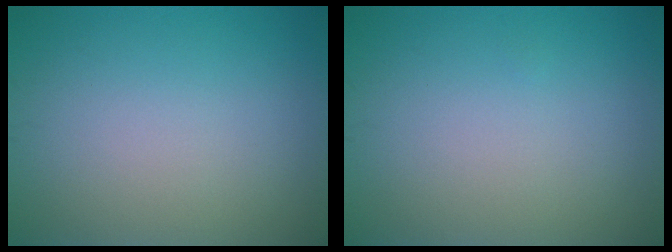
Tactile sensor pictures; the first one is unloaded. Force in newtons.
{"total": 0.0}